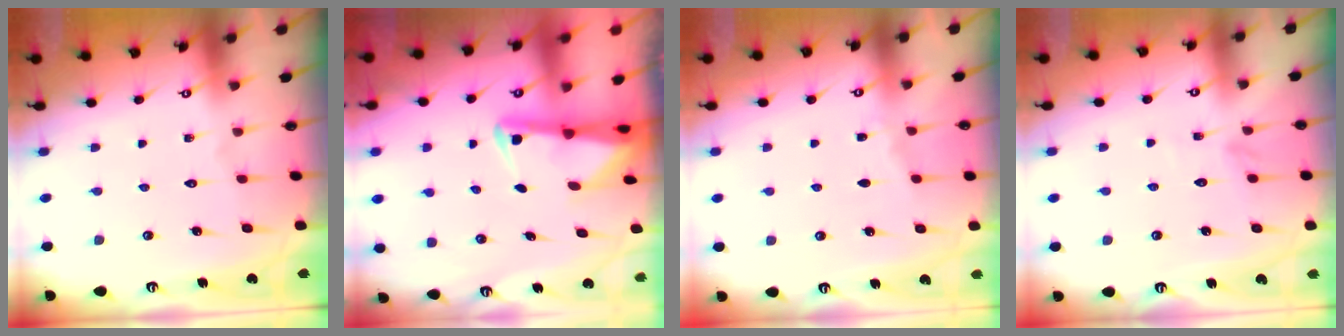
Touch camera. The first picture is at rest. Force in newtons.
{"total": 2.7, "press": 2.6, "slide": 0.6}
{"total": 2.8, "press": 2.7, "slide": 0.3}
{"total": 2.9, "press": 2.9, "slide": 0.3}